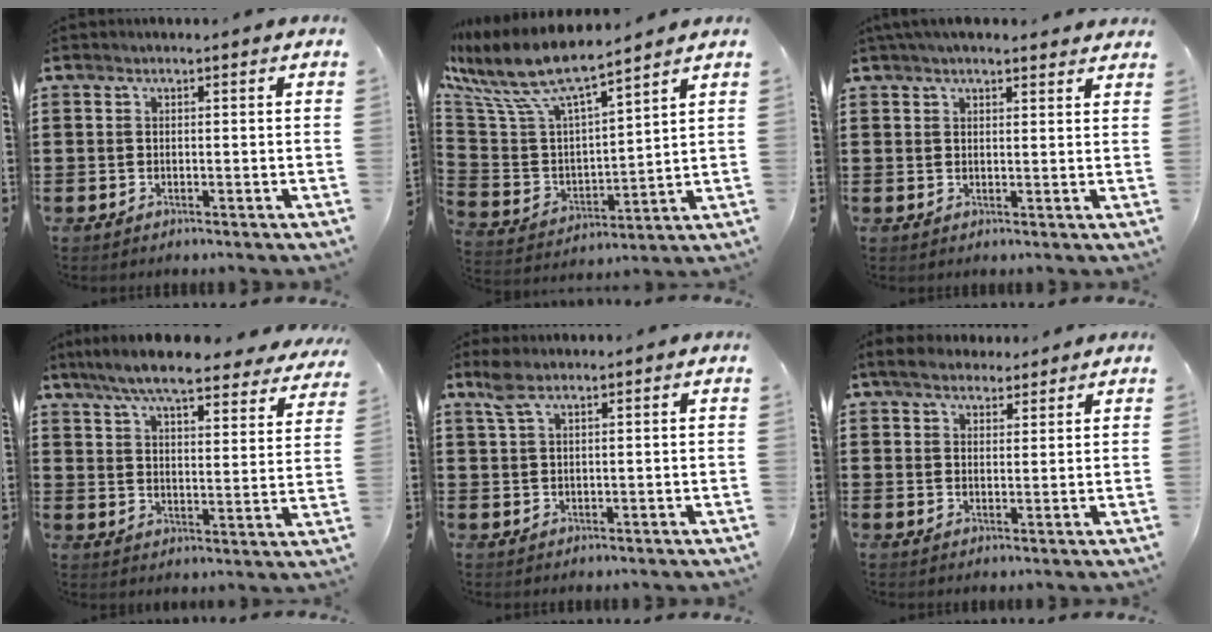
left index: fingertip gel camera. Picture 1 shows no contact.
{"total": 9.4, "force": [7.7, 2.0, 5.0], "torque": [-0.137, -0.047, 0.130]}
{"total": 3.4, "force": [3.0, 1.0, 1.3], "torque": [-0.032, 0.003, 0.055]}
{"total": 8.1, "force": [7.2, 0.3, 3.7], "torque": [-0.099, -0.038, 0.126]}
{"total": 3.0, "force": [1.8, 0.9, 2.2], "torque": [-0.049, 0.004, 0.032]}
{"total": 4.0, "force": [3.5, 1.7, 1.2], "torque": [-0.036, 0.000, 0.065]}